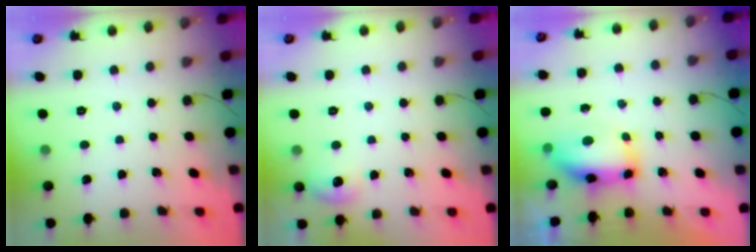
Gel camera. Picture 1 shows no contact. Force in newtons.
{"total": 6.4, "press": 6.2, "slide": 1.4}
{"total": 9.1, "press": 9.0, "slide": 1.8}